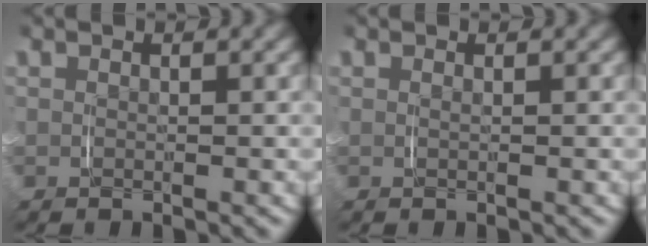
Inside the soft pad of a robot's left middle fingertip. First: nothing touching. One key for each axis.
{"total": 0.0}